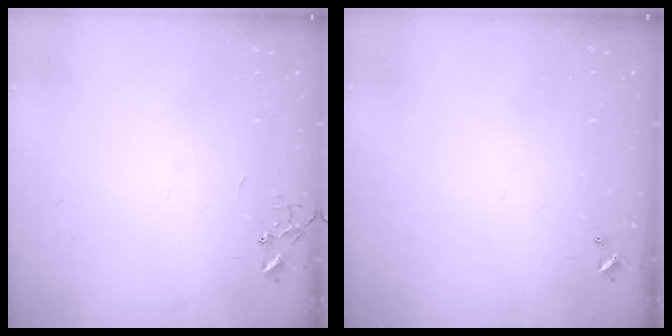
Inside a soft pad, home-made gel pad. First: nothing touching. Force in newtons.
{"total": 0.0}